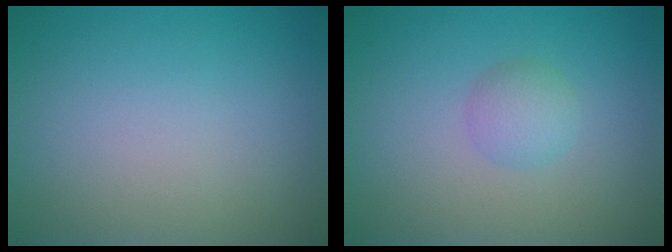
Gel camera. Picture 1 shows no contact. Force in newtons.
{"total": 1.8, "press": 1.8, "slide": 0.1}